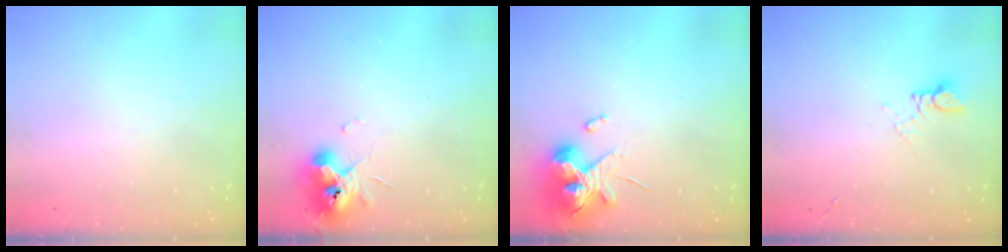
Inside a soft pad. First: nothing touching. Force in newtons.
{"total": 11.1, "press": 11.1, "slide": 0.6}
{"total": 11.6, "press": 11.4, "slide": 1.9}
{"total": 2.7, "press": 2.6, "slide": 0.2}